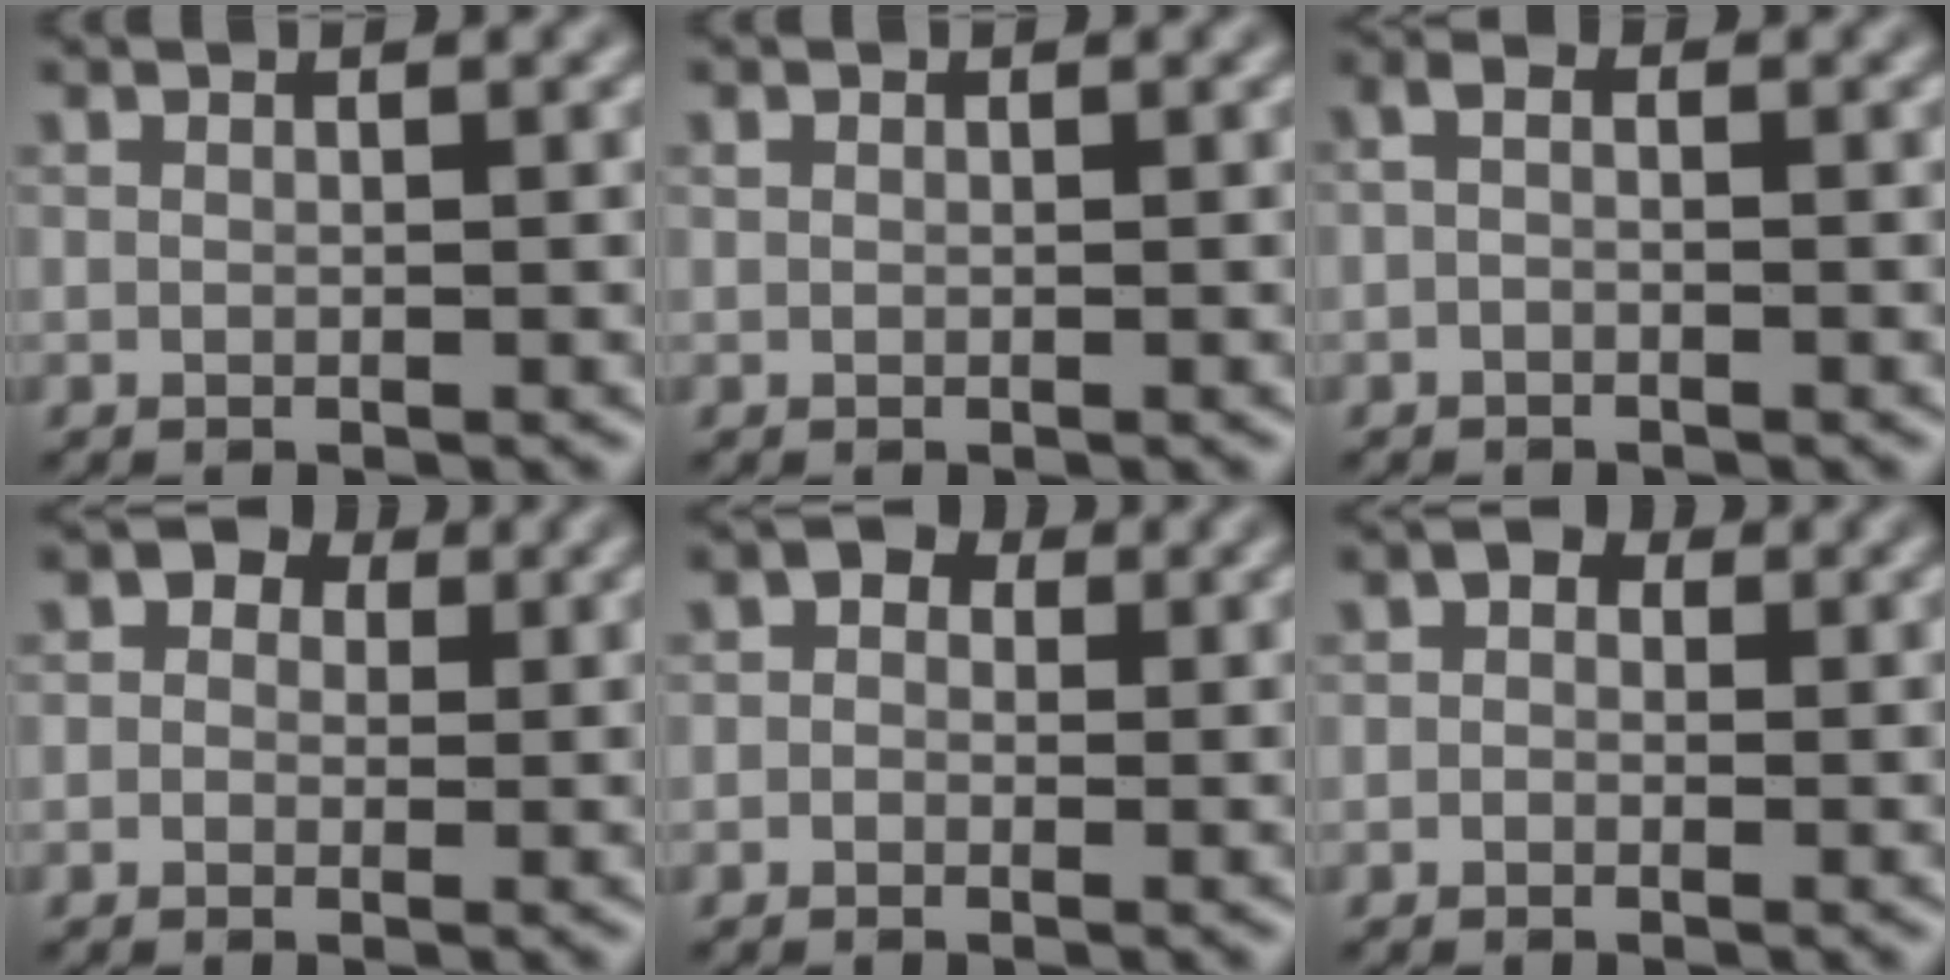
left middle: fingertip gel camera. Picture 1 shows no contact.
{"total": 0.0}
{"total": 1.0, "force": [-0.3, 0.6, 0.8], "torque": [-0.024, -0.001, -0.011]}
{"total": 3.1, "force": [1.1, 2.5, 1.6], "torque": [-0.012, 0.006, -0.021]}
{"total": 2.6, "force": [0.7, 2.1, 1.4], "torque": [-0.006, 0.004, -0.023]}
{"total": 1.9, "force": [0.5, 1.5, 1.0], "torque": [-0.009, -0.001, -0.016]}